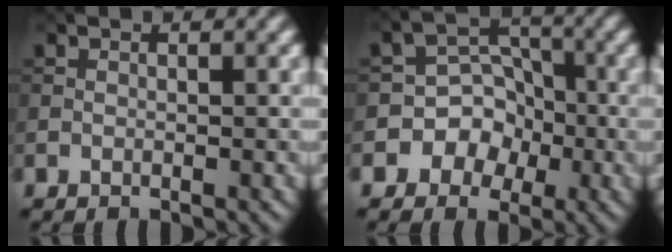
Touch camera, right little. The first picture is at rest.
{"total": 5.7, "force": [-2.6, 5.0, 1.1], "torque": [0.021, 0.012, -0.066]}